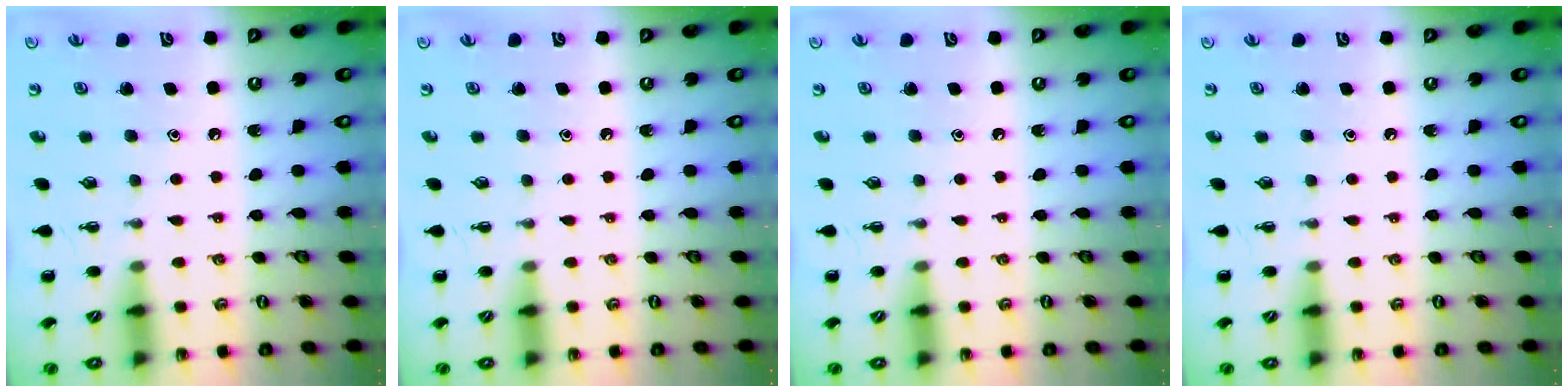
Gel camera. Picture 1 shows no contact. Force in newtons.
{"total": 0.0}
{"total": 0.0}
{"total": 0.0}